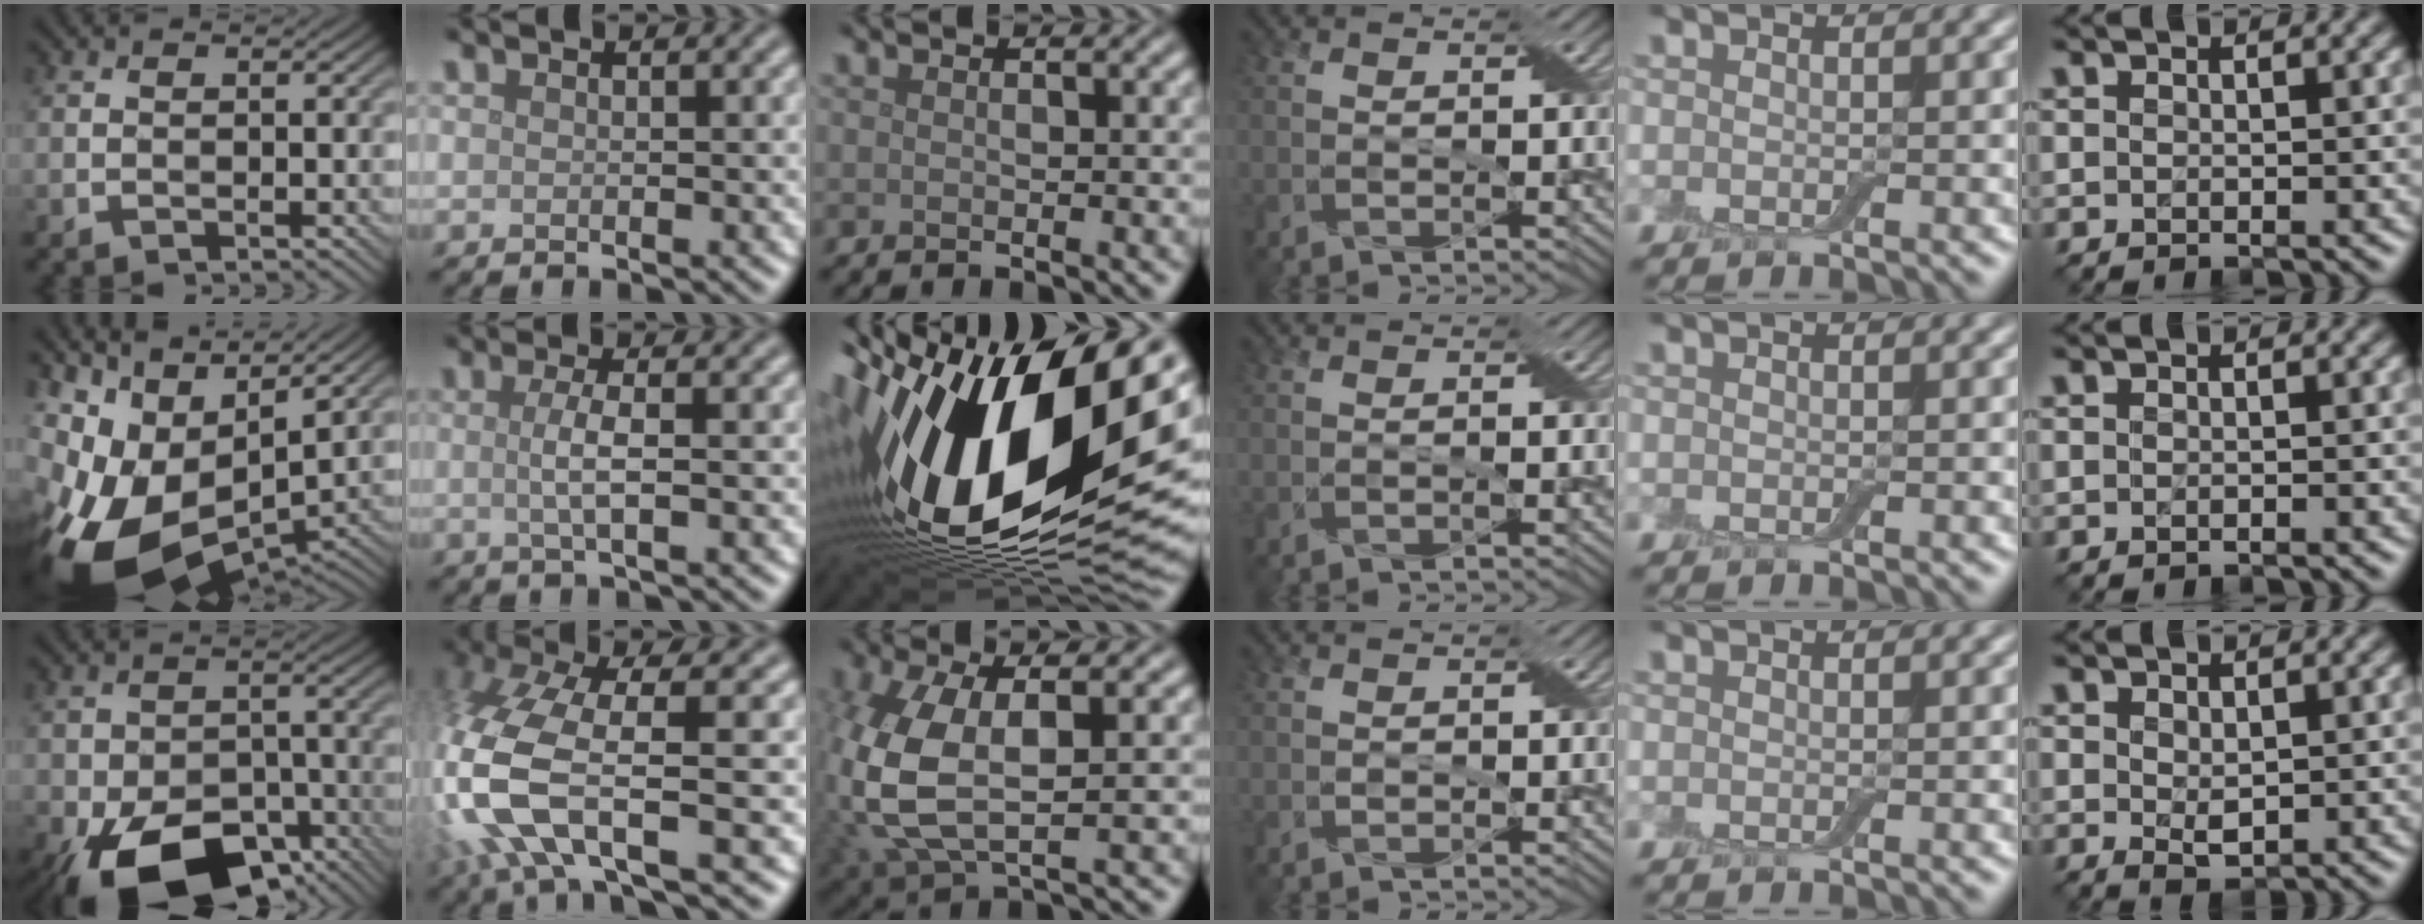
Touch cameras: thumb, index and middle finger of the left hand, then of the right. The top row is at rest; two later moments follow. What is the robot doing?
{"motion": "extract", "object": "airpods case & airpods"}